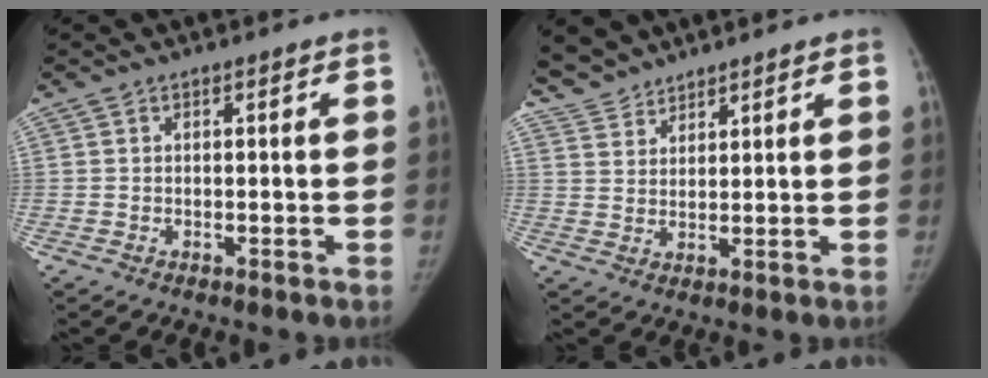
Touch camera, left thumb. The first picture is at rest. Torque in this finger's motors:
{"motor_torque": [0.72, -0.20, -0.04, 0.04, 0.00]}